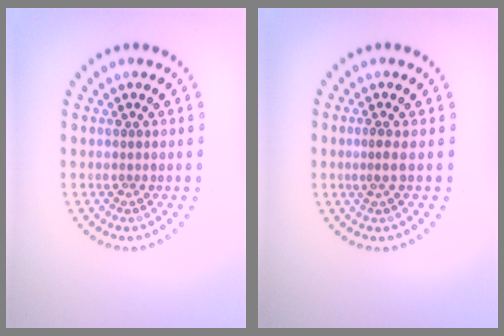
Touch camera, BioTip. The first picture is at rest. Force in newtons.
{"total": 1.2, "press": 0.7, "slide": 1.0}